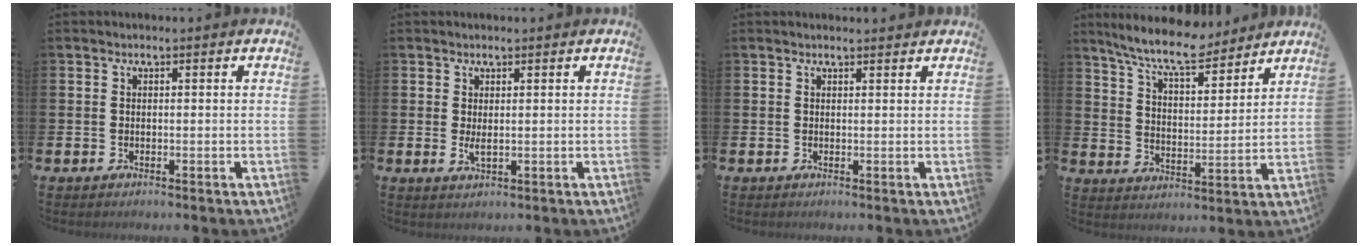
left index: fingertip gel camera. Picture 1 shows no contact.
{"total": 1.6, "force": [0.5, 0.5, 1.5], "torque": [-0.019, -0.005, 0.008]}
{"total": 0.8, "force": [0.8, 0.1, 0.2], "torque": [0.005, -0.002, 0.012]}
{"total": 9.2, "force": [8.3, 1.6, 3.7], "torque": [-0.096, -0.038, 0.148]}